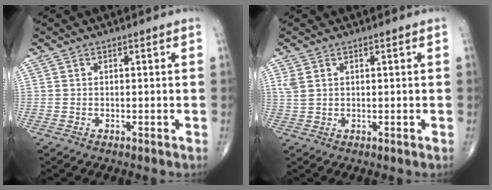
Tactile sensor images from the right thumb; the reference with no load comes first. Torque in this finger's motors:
{"motor_torque": [0.06, 0.54, 0.17, 0.04, -0.05]}